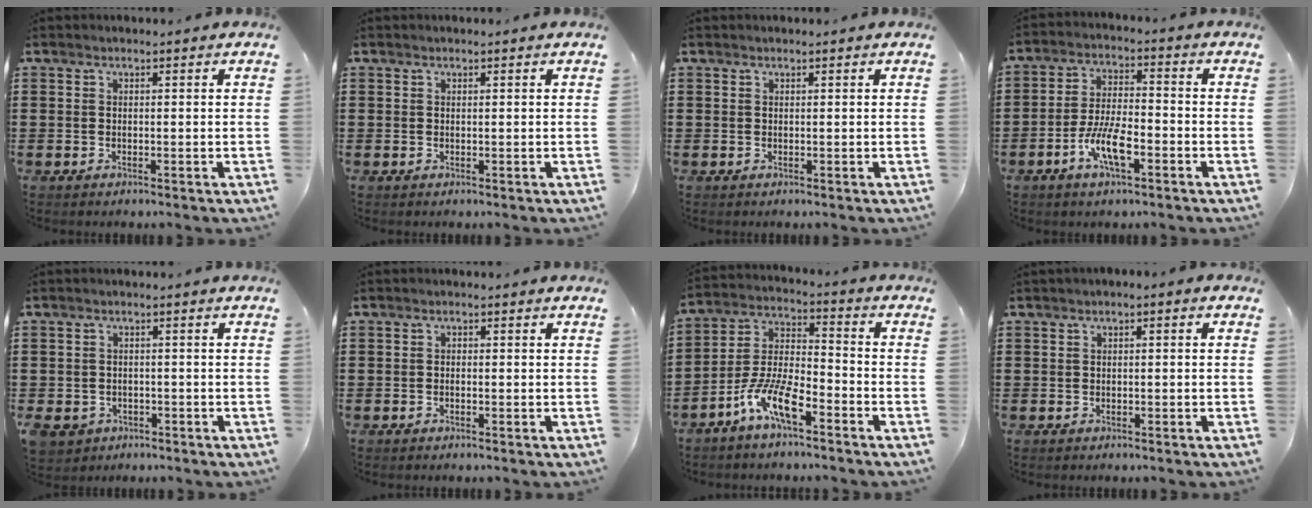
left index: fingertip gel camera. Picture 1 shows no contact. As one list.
[{"total": 0.0}, {"total": 0.0}, {"total": 7.7, "force": [-3.5, 2.6, 6.3], "torque": [-0.135, -0.005, -0.068]}, {"total": 2.0, "force": [-1.2, 1.5, 0.3], "torque": [-0.029, -0.003, -0.033]}, {"total": 0.6, "force": [-0.5, 0.2, 0.4], "torque": [-0.009, -0.003, -0.009]}, {"total": 9.9, "force": [-7.0, 2.4, 6.5], "torque": [-0.149, 0.001, -0.139]}, {"total": 0.8, "force": [-0.7, 0.4, 0.3], "torque": [-0.007, -0.001, -0.014]}]